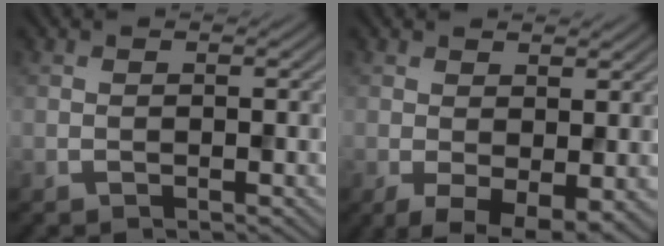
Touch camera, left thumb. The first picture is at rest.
{"total": 5.8, "force": [-1.5, 3.0, 4.7], "torque": [-0.086, -0.019, -0.018]}